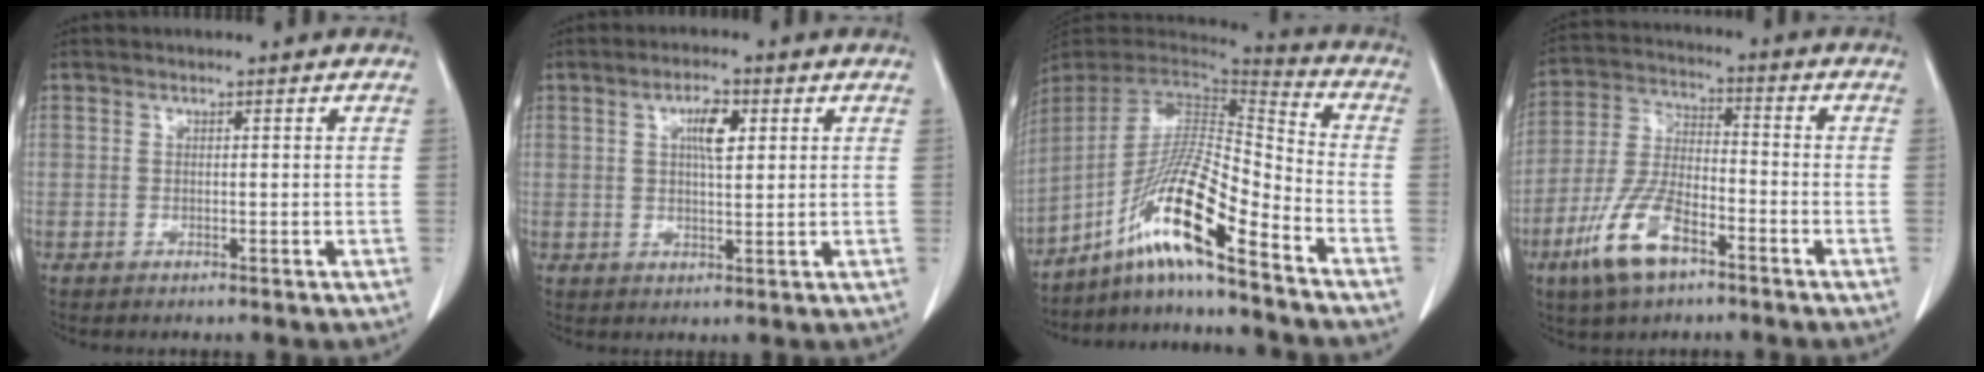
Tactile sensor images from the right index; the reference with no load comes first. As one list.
[{"total": 4.6, "force": [1.6, 1.3, 4.1], "torque": [-0.072, 0.002, 0.026]}, {"total": 14.8, "force": [-9.6, -0.1, 11.2], "torque": [-0.206, 0.002, -0.177]}, {"total": 11.2, "force": [-6.3, 4.2, 8.3], "torque": [-0.187, -0.001, -0.119]}]